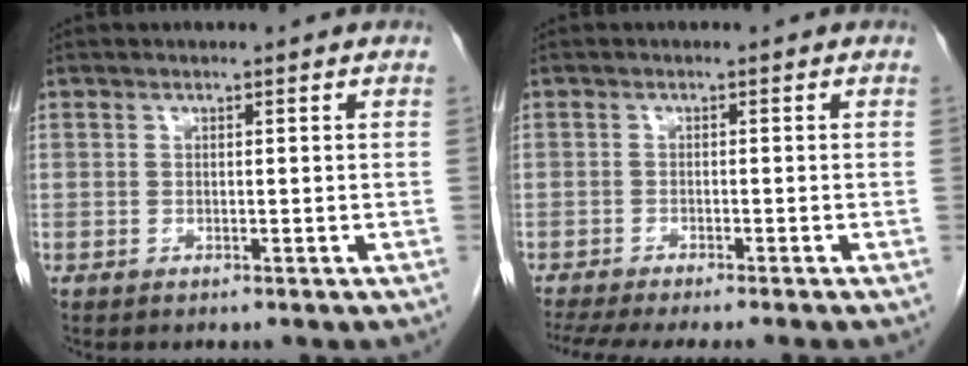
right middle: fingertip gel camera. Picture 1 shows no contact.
{"total": 8.8, "force": [-7.6, -0.4, 4.4], "torque": [-0.055, -0.016, -0.118]}